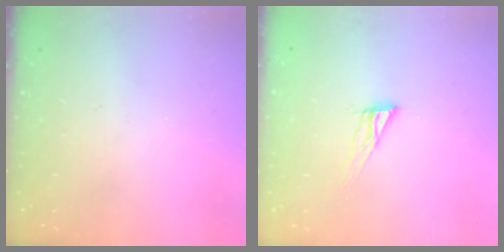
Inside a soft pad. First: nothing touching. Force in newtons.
{"total": 6.9, "press": 6.8, "slide": 0.5}